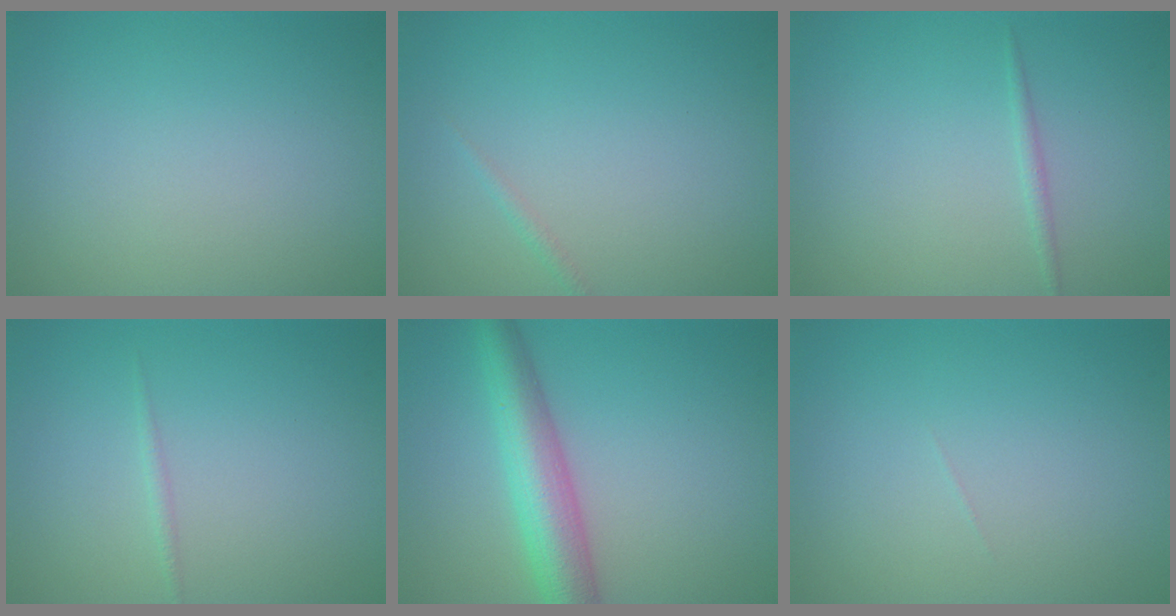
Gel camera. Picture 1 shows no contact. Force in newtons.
{"total": 0.6, "press": 0.6, "slide": 0.0}
{"total": 0.7, "press": 0.7, "slide": 0.0}
{"total": 0.6, "press": 0.6, "slide": 0.0}
{"total": 5.6, "press": 5.6, "slide": 0.1}
{"total": 0.0}